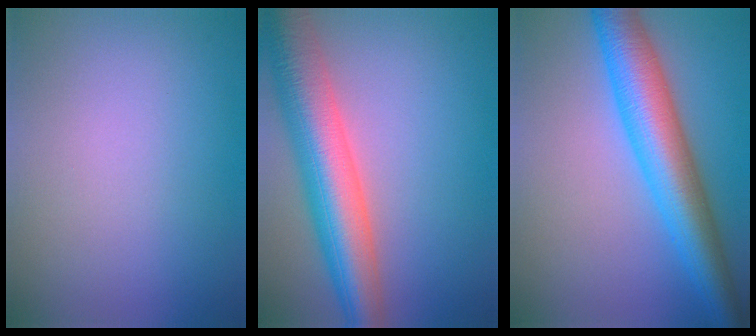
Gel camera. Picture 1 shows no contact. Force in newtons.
{"total": 9.5, "press": 9.5, "slide": 0.5}
{"total": 7.9, "press": 7.9, "slide": 0.1}